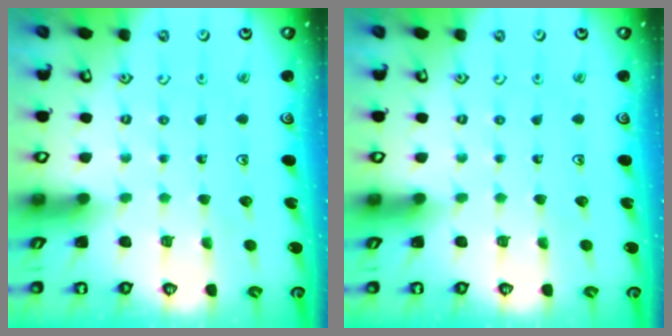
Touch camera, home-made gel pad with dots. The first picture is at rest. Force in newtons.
{"total": 0.0}